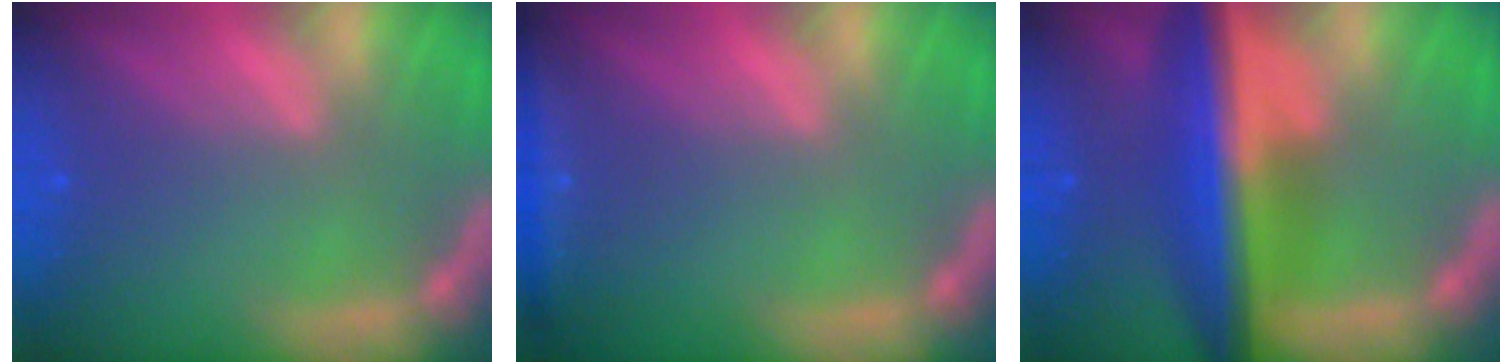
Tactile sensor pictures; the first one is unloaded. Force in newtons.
{"total": 2.4}
{"total": 10.1}